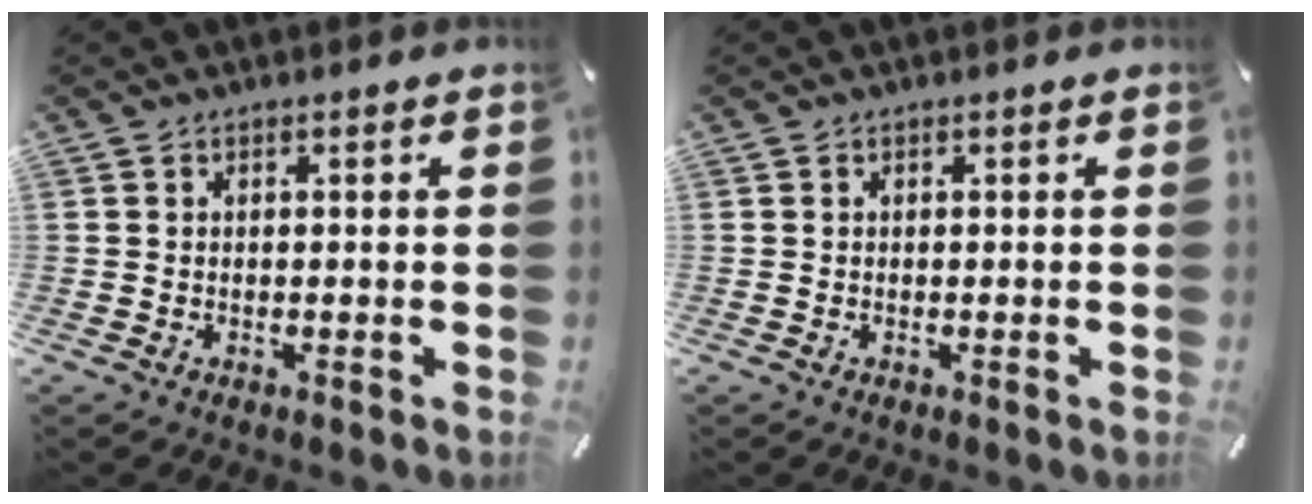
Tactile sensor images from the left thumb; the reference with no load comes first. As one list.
[{"total": 0.0}]